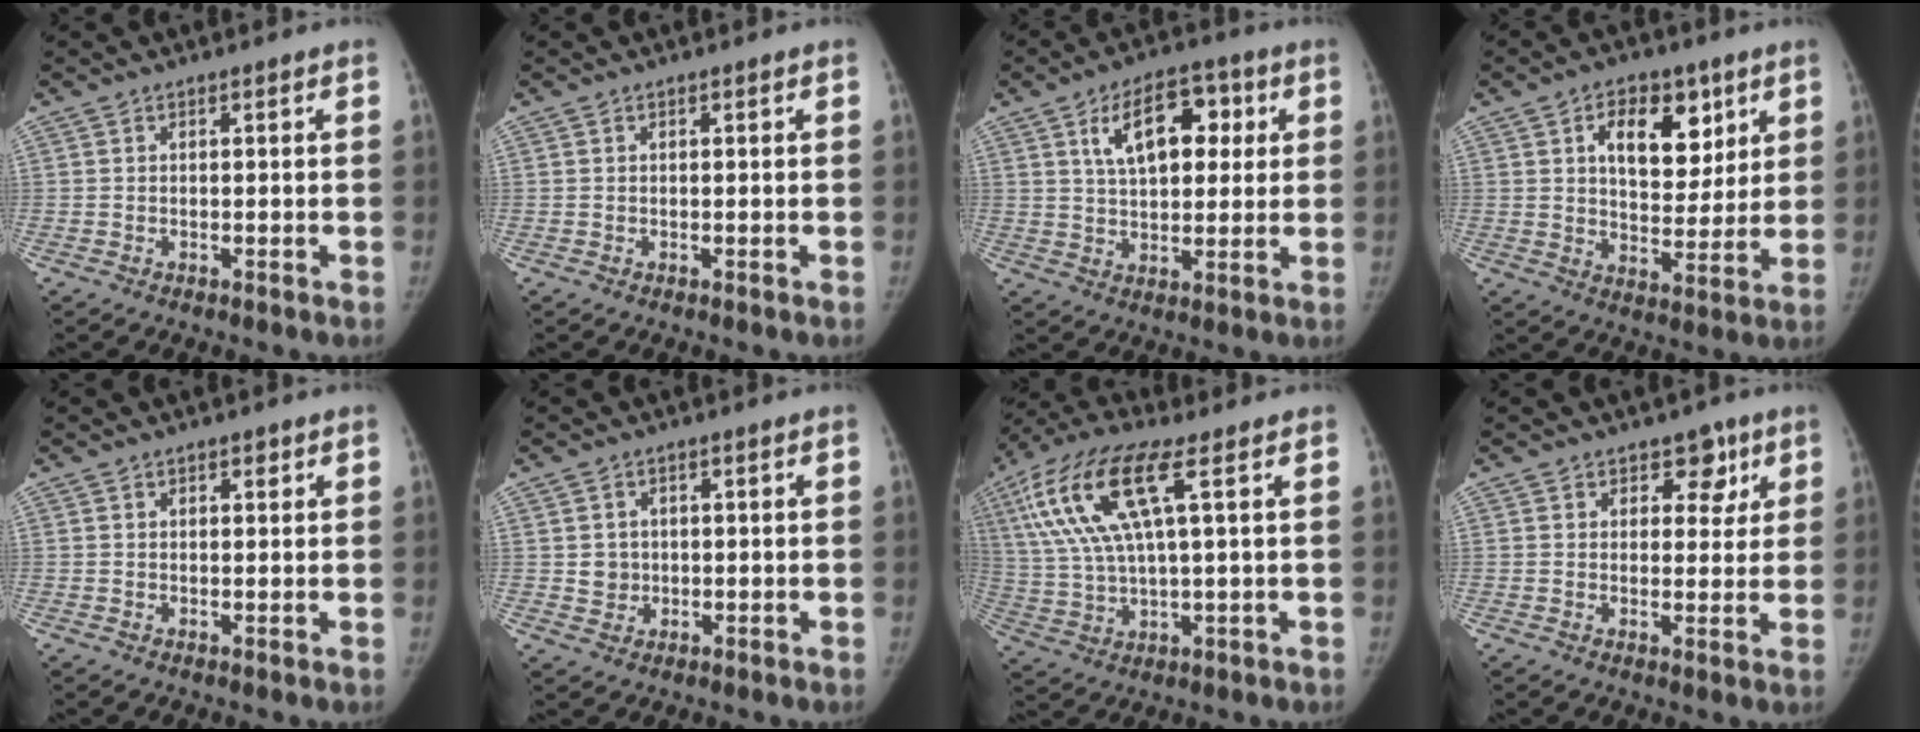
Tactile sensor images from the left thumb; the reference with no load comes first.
{"total": 0.0}
{"total": 12.5, "force": [4.1, 7.0, 9.5], "torque": [-0.121, 0.003, 0.065]}
{"total": 12.7, "force": [5.4, 7.9, 8.4], "torque": [-0.082, -0.024, 0.087]}
{"total": 1.4, "force": [0.9, 0.8, 0.8], "torque": [-0.002, -0.003, 0.011]}
{"total": 3.0, "force": [0.3, 2.8, 1.0], "torque": [-0.002, 0.000, 0.010]}
{"total": 16.5, "force": [5.7, 4.8, 14.7], "torque": [-0.332, 0.011, 0.109]}
{"total": 5.5, "force": [3.0, 3.9, 2.5], "torque": [0.008, -0.011, 0.037]}